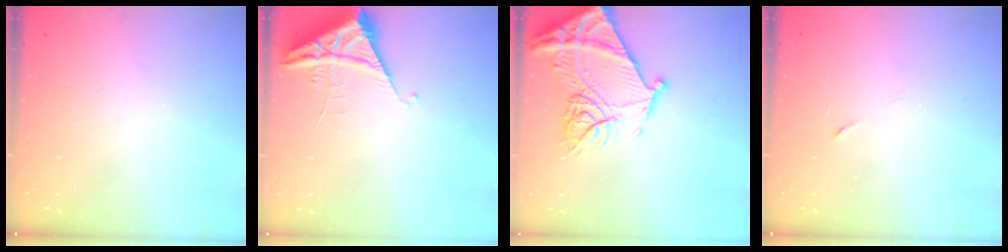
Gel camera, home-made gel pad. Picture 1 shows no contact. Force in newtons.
{"total": 6.1, "press": 6.1, "slide": 0.3}
{"total": 19.8, "press": 19.7, "slide": 2.1}
{"total": 2.9, "press": 2.7, "slide": 1.0}